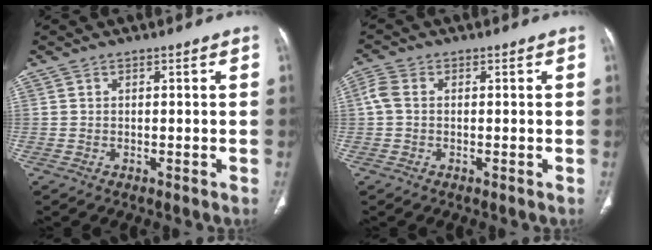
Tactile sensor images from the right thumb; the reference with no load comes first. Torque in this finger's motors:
{"motor_torque": [0.09, -0.05, 0.59, -0.59, 0.02]}